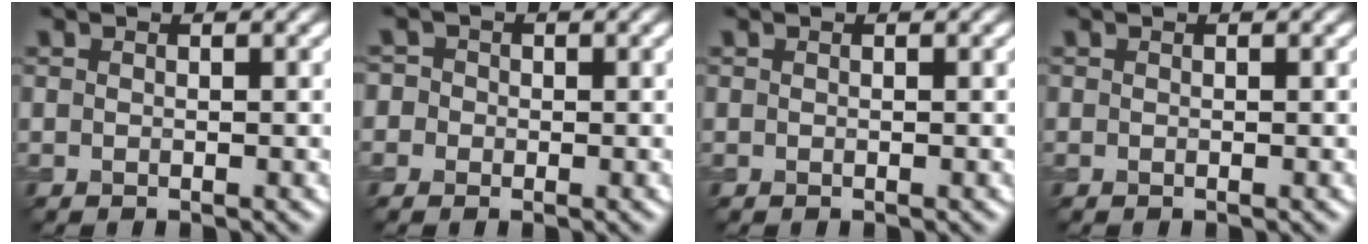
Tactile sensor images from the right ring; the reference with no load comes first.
{"total": 1.8, "force": [0.0, 1.7, 0.4], "torque": [0.010, 0.016, -0.023]}
{"total": 0.0}
{"total": 0.0}